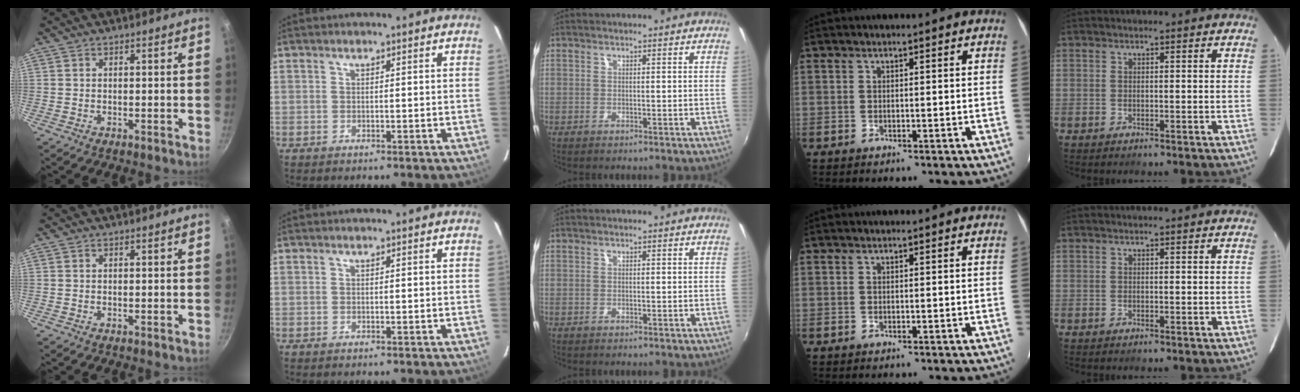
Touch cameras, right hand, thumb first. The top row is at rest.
{}